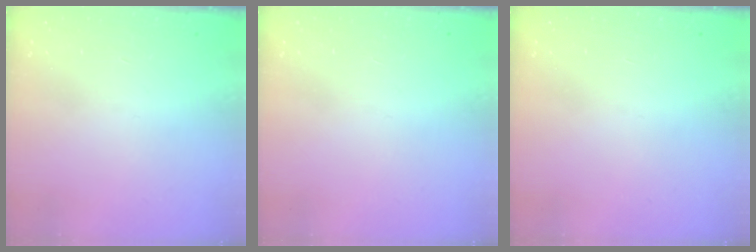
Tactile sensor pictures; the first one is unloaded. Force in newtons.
{"total": 0.0}
{"total": 0.0}